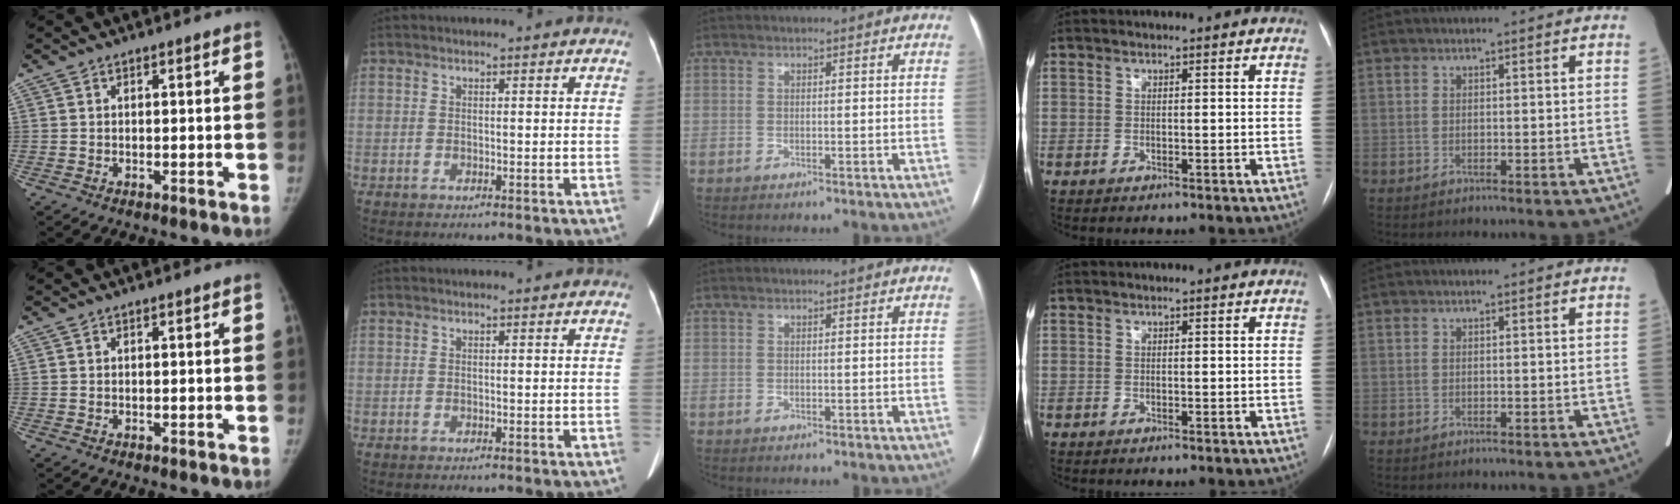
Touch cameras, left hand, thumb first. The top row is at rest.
{}